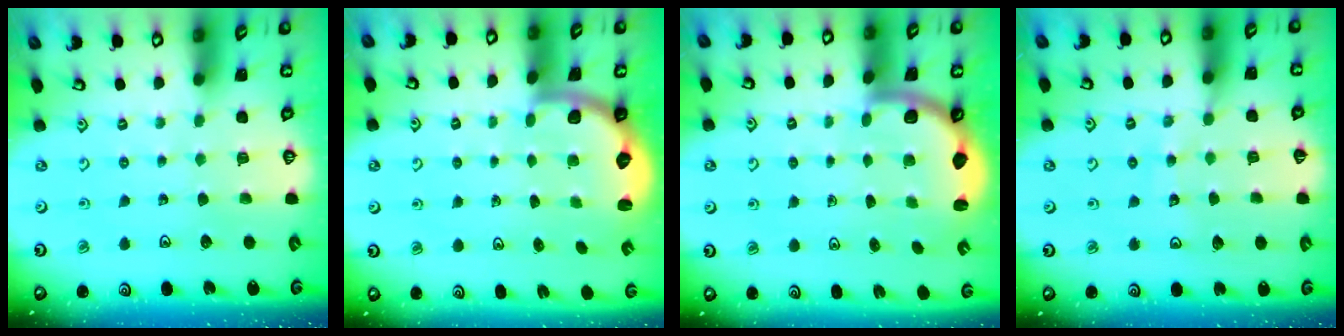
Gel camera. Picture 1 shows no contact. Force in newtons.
{"total": 2.5, "press": 2.1, "slide": 1.3}
{"total": 2.6, "press": 2.5, "slide": 0.7}
{"total": 8.6, "press": 8.5, "slide": 1.0}